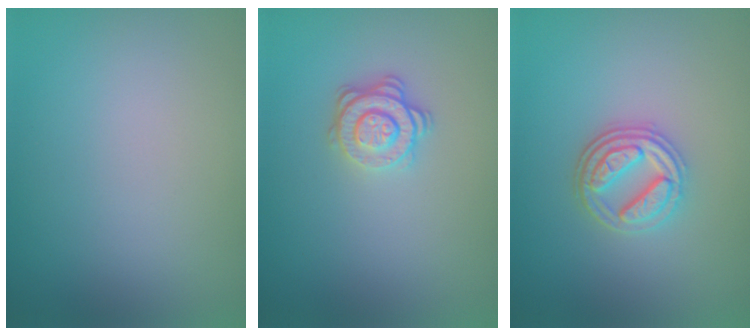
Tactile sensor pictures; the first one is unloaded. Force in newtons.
{"total": 3.0, "press": 2.6, "slide": 1.5}
{"total": 3.5, "press": 3.0, "slide": 1.8}